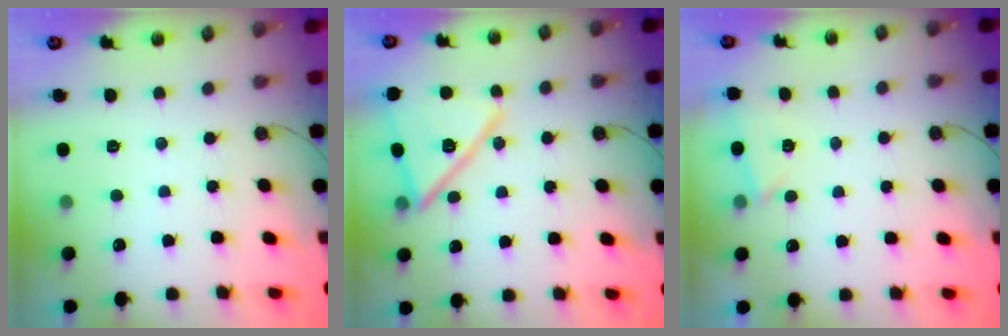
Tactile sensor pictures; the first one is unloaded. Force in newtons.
{"total": 17.4, "press": 17.3, "slide": 1.3}
{"total": 1.9, "press": 1.8, "slide": 0.6}